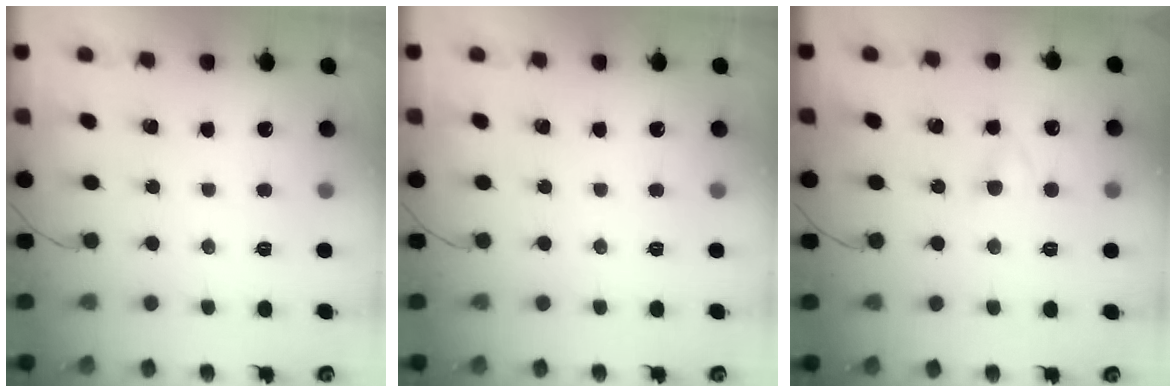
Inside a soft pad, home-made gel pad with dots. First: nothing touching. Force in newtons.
{"total": 0.0}
{"total": 2.3, "press": 2.1, "slide": 1.0}